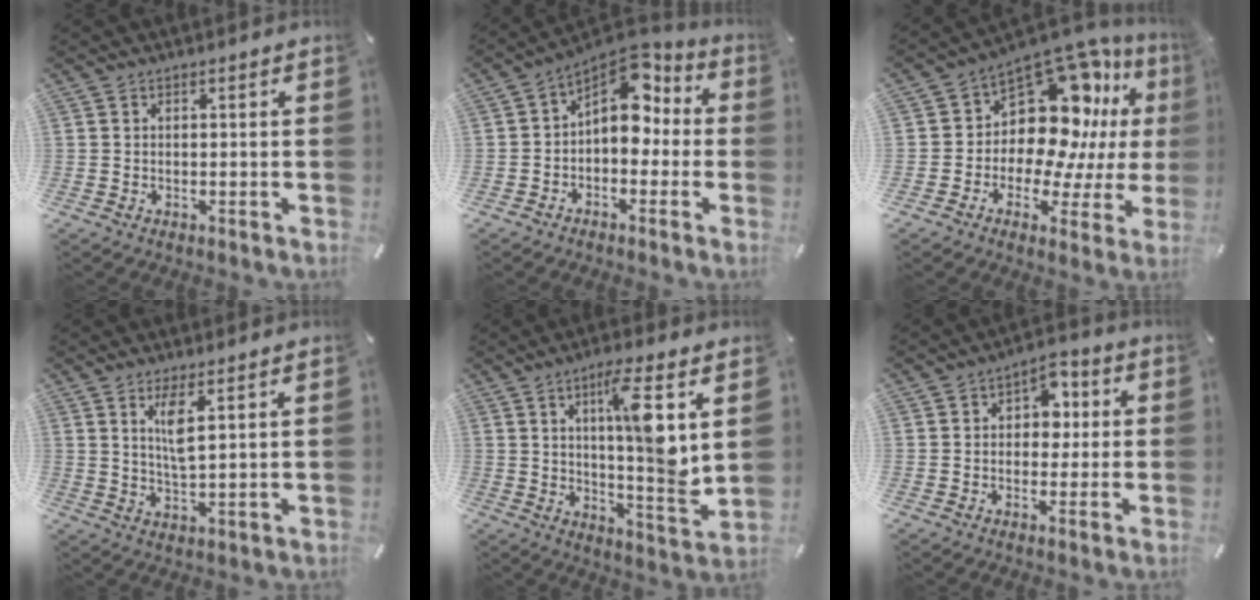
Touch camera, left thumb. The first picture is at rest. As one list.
[{"total": 9.4, "force": [3.2, 6.7, 5.8], "torque": [-0.081, -0.031, 0.056]}, {"total": 16.5, "force": [7.0, 10.7, 10.3], "torque": [-0.169, -0.086, 0.116]}, {"total": 5.7, "force": [2.9, 1.4, 4.7], "torque": [-0.095, -0.004, 0.049]}, {"total": 12.9, "force": [4.4, 1.6, 12.0], "torque": [-0.178, -0.028, 0.065]}, {"total": 6.2, "force": [0.1, 4.9, 3.7], "torque": [-0.045, 0.007, -0.005]}]